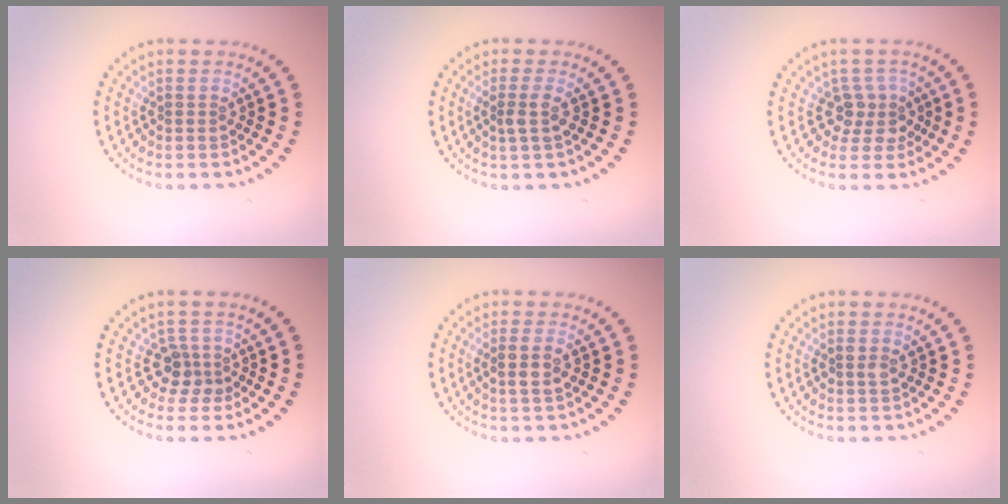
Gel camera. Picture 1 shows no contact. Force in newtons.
{"total": 1.6, "press": 1.3, "slide": 1.0}
{"total": 2.7, "press": 2.2, "slide": 1.6}
{"total": 2.4, "press": 1.8, "slide": 1.5}
{"total": 1.9, "press": 1.8, "slide": 0.8}
{"total": 1.0, "press": 1.0, "slide": 0.1}